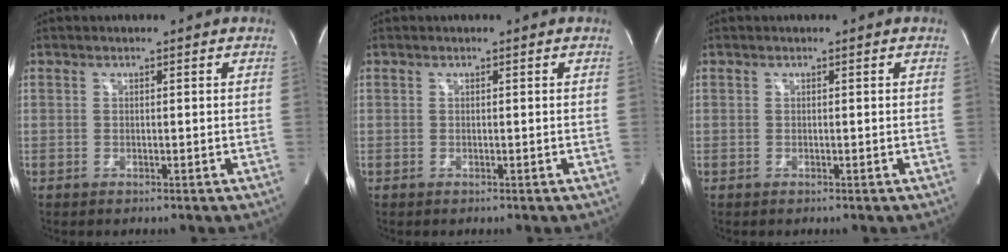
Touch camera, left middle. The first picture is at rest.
{"total": 0.0}
{"total": 0.0}